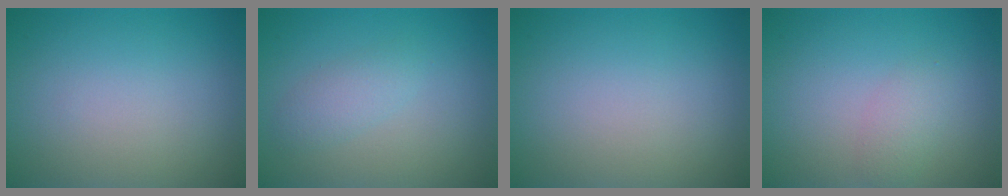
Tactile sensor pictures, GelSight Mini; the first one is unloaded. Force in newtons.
{"total": 1.8, "press": 1.8, "slide": 0.1}
{"total": 0.0}
{"total": 1.6, "press": 1.6, "slide": 0.1}